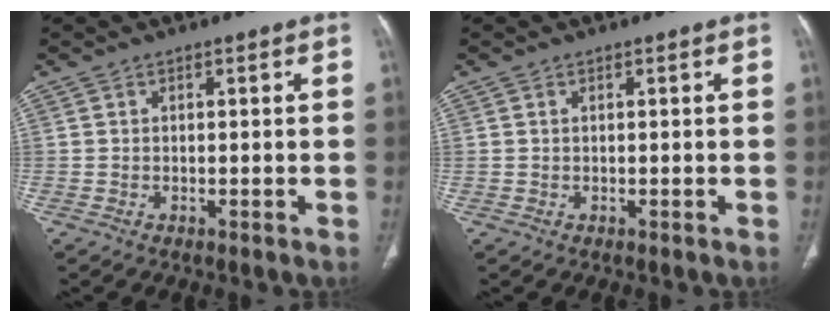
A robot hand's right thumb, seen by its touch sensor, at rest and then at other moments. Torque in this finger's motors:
{"motor_torque": [-0.30, 0.06, -0.33, 0.19, -0.03]}